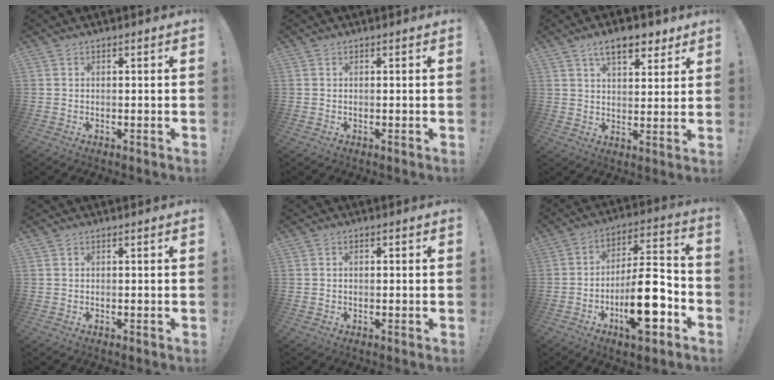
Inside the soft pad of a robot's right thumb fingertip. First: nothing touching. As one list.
[{"total": 0.0}, {"total": 9.6, "force": [6.1, 4.3, 6.0], "torque": [-0.087, -0.021, 0.109]}, {"total": 0.0}, {"total": 0.8, "force": [0.0, 0.5, 0.6], "torque": [-0.004, 0.000, -0.001]}, {"total": 17.9, "force": [-7.3, 6.8, 14.9], "torque": [-0.242, 0.046, -0.115]}]